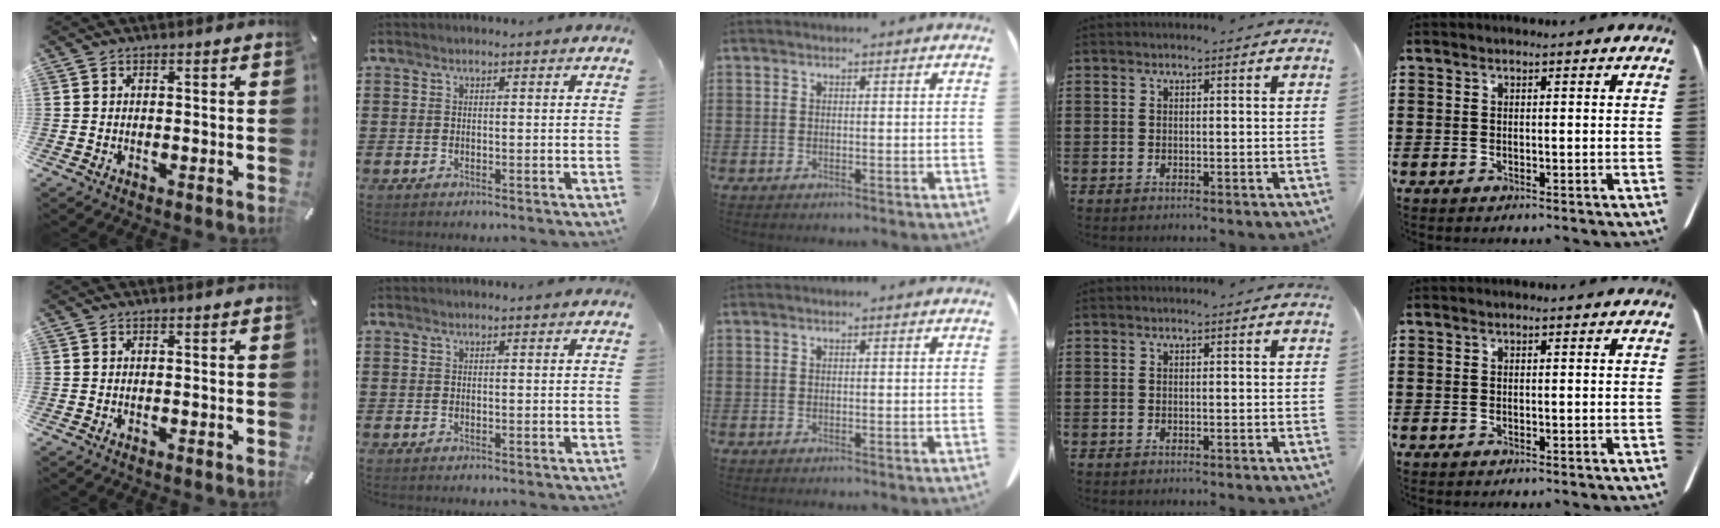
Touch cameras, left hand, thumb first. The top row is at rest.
{}